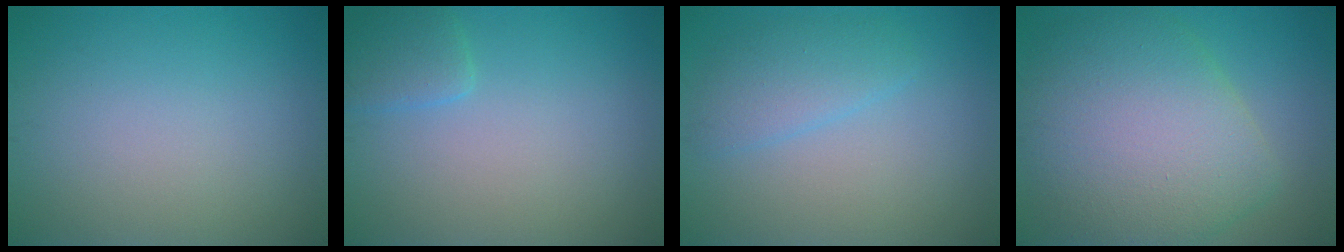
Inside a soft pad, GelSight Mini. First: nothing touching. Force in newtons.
{"total": 1.8, "press": 1.8, "slide": 0.2}
{"total": 2.7, "press": 2.7, "slide": 0.1}
{"total": 10.1, "press": 10.1, "slide": 0.5}